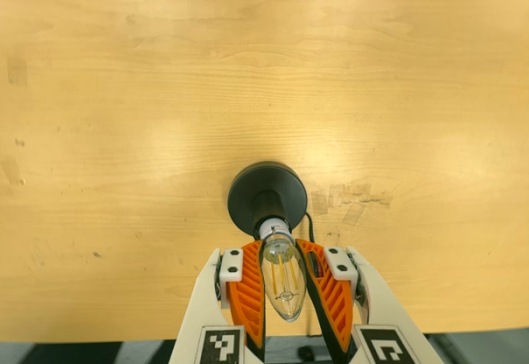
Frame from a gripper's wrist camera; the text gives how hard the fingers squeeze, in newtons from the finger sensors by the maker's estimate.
{"total": 17.7, "left": 18.3, "right": 17.1}